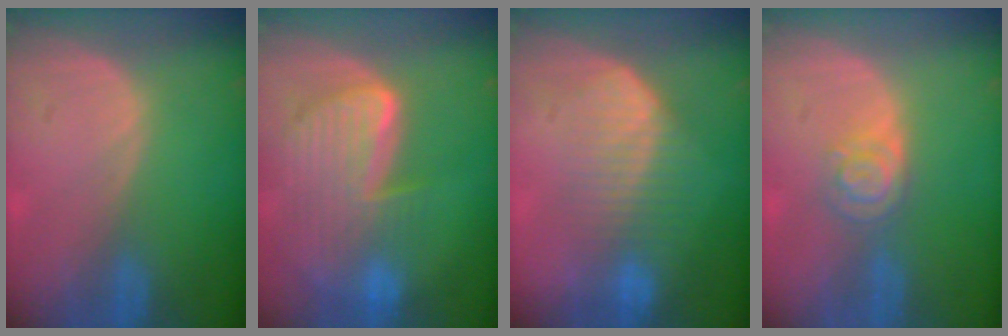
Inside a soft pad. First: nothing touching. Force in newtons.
{"total": 9.7, "press": 8.3, "slide": 5.1}
{"total": 6.9, "press": 6.7, "slide": 1.4}
{"total": 4.5, "press": 3.9, "slide": 2.2}